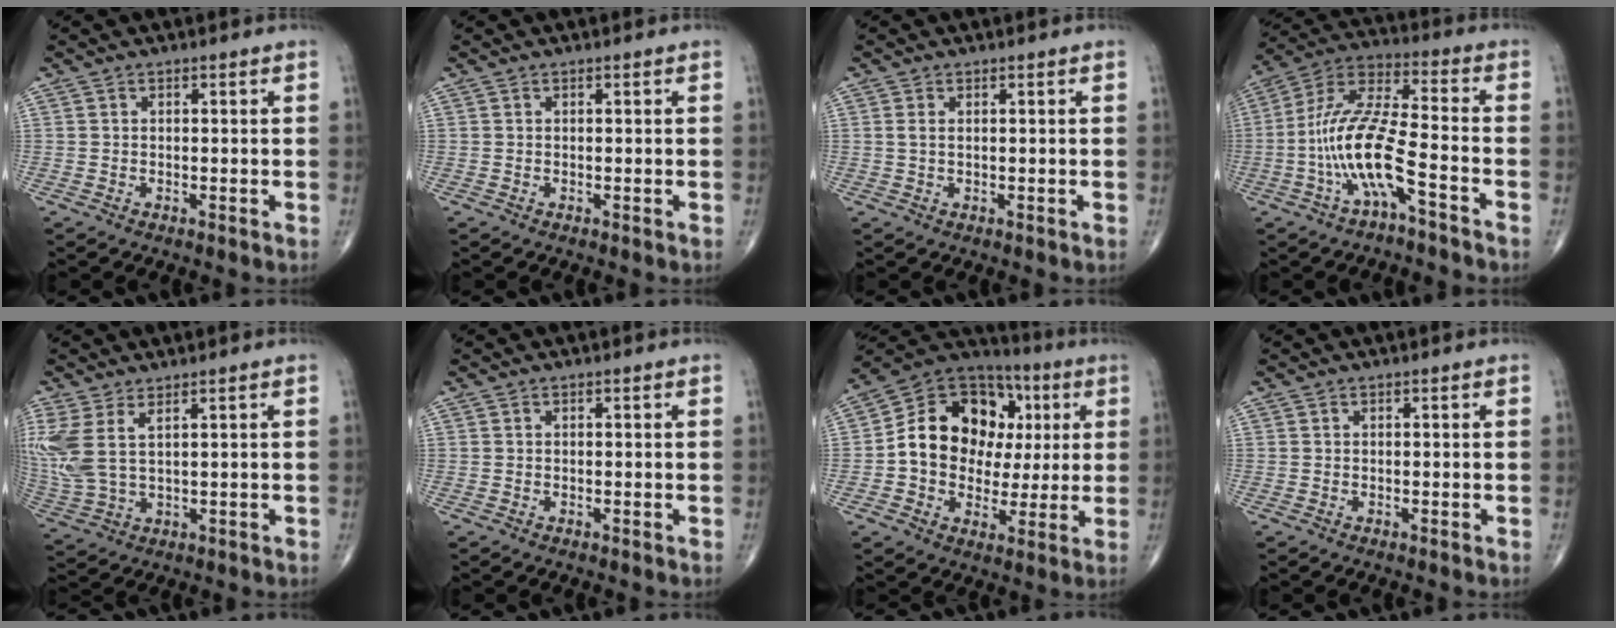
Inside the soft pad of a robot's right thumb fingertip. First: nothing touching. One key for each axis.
{"total": 0.0}
{"total": 1.3, "fx": 0.3, "fy": 0.7, "fz": 1.1, "tx": -0.030, "ty": 0.006, "tz": 0.010}
{"total": 14.0, "fx": -5.2, "fy": 3.6, "fz": 12.5, "tx": -0.267, "ty": 0.054, "tz": -0.100}
{"total": 10.6, "fx": 3.6, "fy": 4.9, "fz": 8.7, "tx": -0.233, "ty": -0.009, "tz": 0.088}
{"total": 0.0}
{"total": 18.5, "fx": 2.2, "fy": 14.6, "fz": 11.2, "tx": -0.138, "ty": 0.029, "tz": 0.036}
{"total": 0.0}